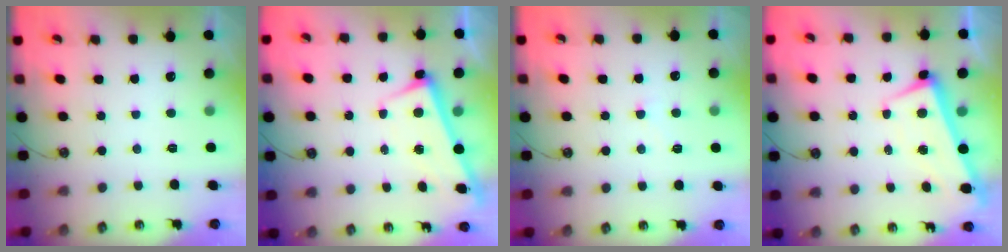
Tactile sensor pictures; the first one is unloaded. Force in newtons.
{"total": 2.8, "press": 2.7, "slide": 0.4}
{"total": 1.9, "press": 1.8, "slide": 0.6}
{"total": 1.5, "press": 0.4, "slide": 1.5}